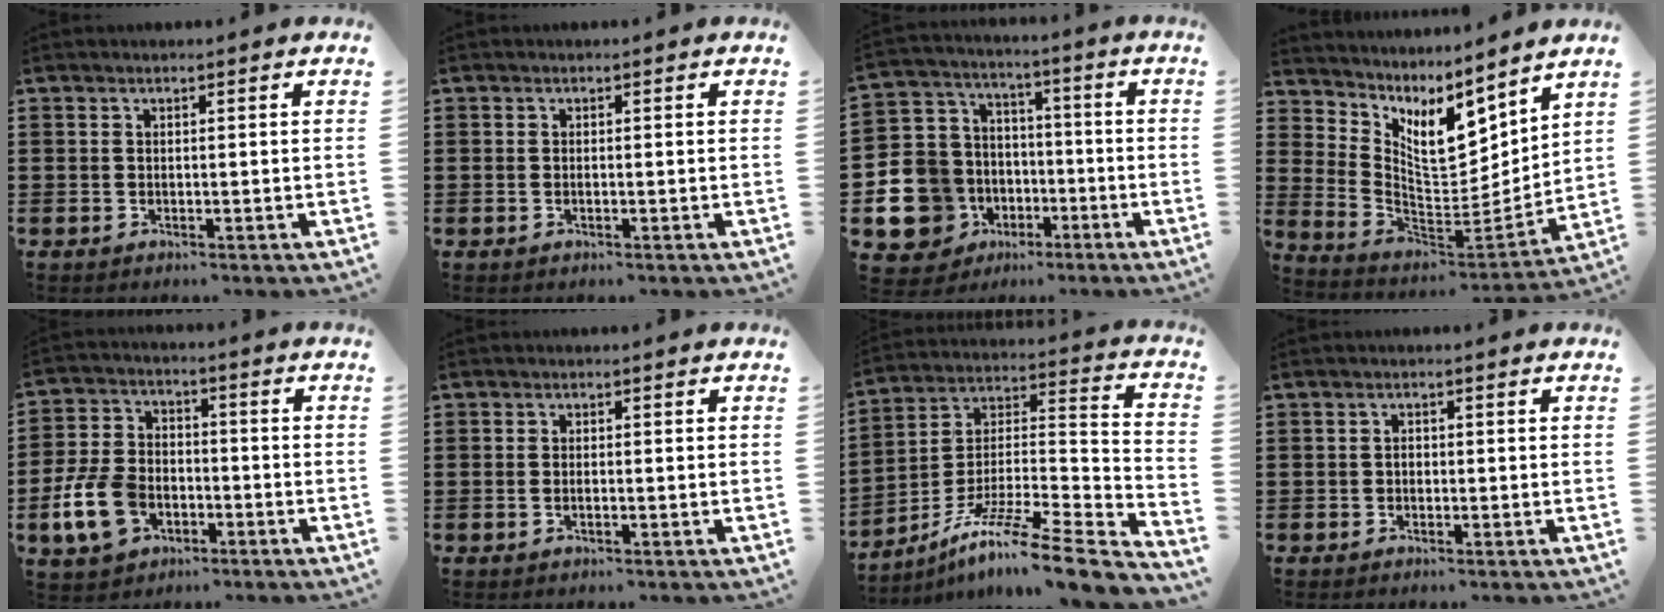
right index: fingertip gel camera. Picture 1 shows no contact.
{"total": 0.0}
{"total": 13.0, "force": [-6.1, 10.9, 3.6], "torque": [-0.133, 0.009, -0.100]}
{"total": 7.9, "force": [5.1, 3.7, 4.8], "torque": [-0.102, -0.044, 0.091]}
{"total": 9.4, "force": [-3.4, 6.4, 6.0], "torque": [-0.160, 0.005, -0.069]}
{"total": 0.7, "force": [-0.1, 0.3, 0.6], "torque": [-0.014, -0.004, 0.000]}
{"total": 10.0, "force": [-7.5, 0.5, 6.7], "torque": [-0.109, -0.002, -0.140]}
{"total": 0.7, "force": [-0.1, 0.4, 0.6], "torque": [-0.013, -0.001, 0.000]}